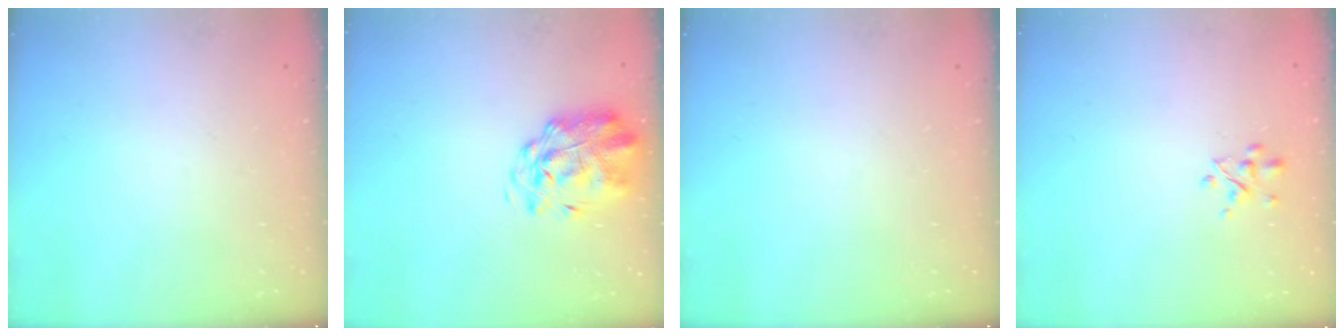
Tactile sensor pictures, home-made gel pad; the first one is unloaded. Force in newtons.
{"total": 2.6, "press": 2.2, "slide": 1.3}
{"total": 0.0}
{"total": 2.5, "press": 2.5, "slide": 0.5}